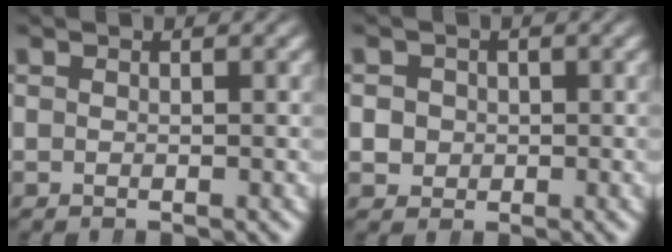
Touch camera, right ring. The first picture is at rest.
{"total": 2.8, "force": [-0.2, 2.7, 0.6], "torque": [-0.017, -0.008, 0.002]}